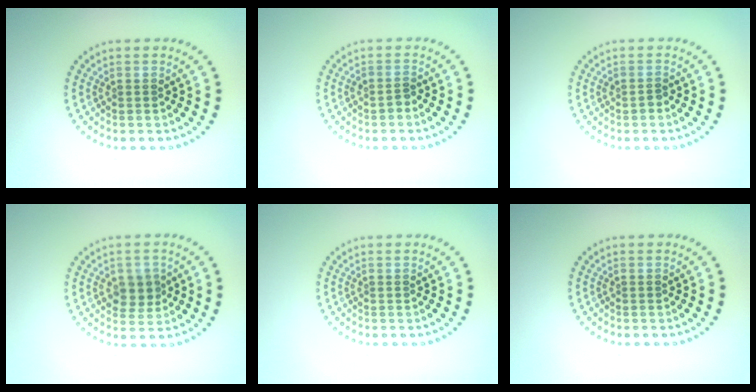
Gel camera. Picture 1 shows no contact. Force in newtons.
{"total": 1.0, "press": 0.8, "slide": 0.6}
{"total": 0.7, "press": 0.6, "slide": 0.3}
{"total": 2.6, "press": 2.5, "slide": 0.8}
{"total": 0.0}
{"total": 0.0}